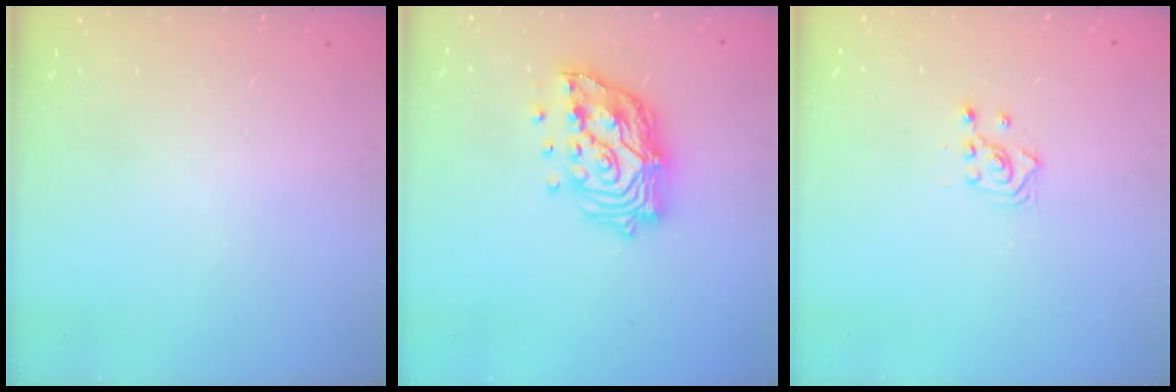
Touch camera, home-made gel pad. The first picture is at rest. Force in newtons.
{"total": 17.0, "press": 16.8, "slide": 2.2}
{"total": 2.3, "press": 2.3, "slide": 0.3}